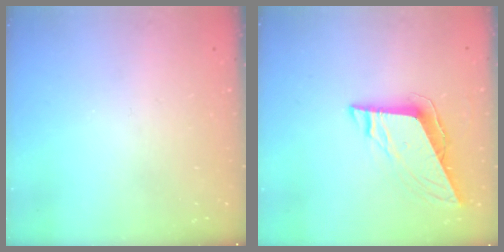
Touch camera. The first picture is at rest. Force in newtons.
{"total": 8.9, "press": 8.8, "slide": 1.2}